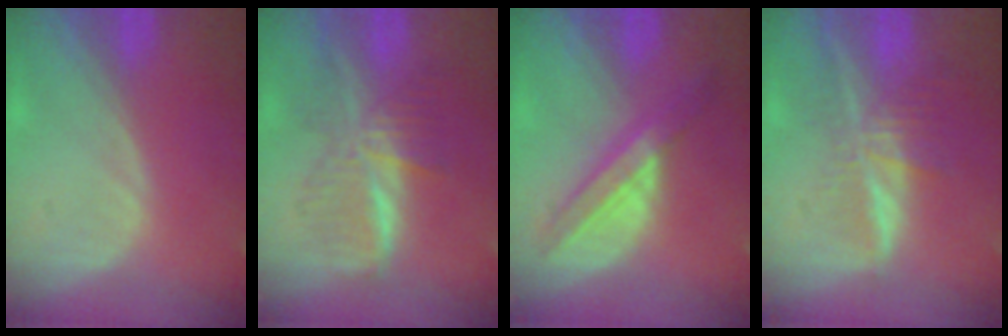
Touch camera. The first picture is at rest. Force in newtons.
{"total": 6.6, "press": 6.6, "slide": 0.0}
{"total": 5.7, "press": 5.6, "slide": 1.3}
{"total": 6.9, "press": 5.8, "slide": 3.6}